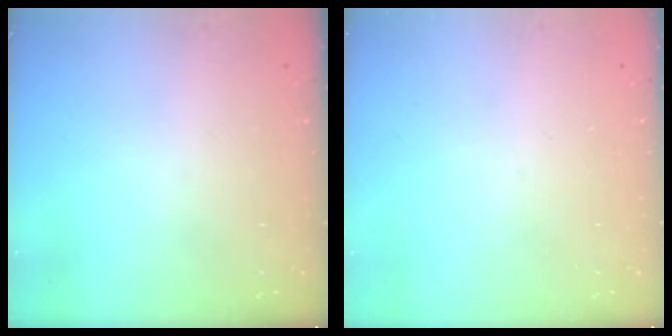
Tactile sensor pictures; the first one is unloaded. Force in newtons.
{"total": 0.0}